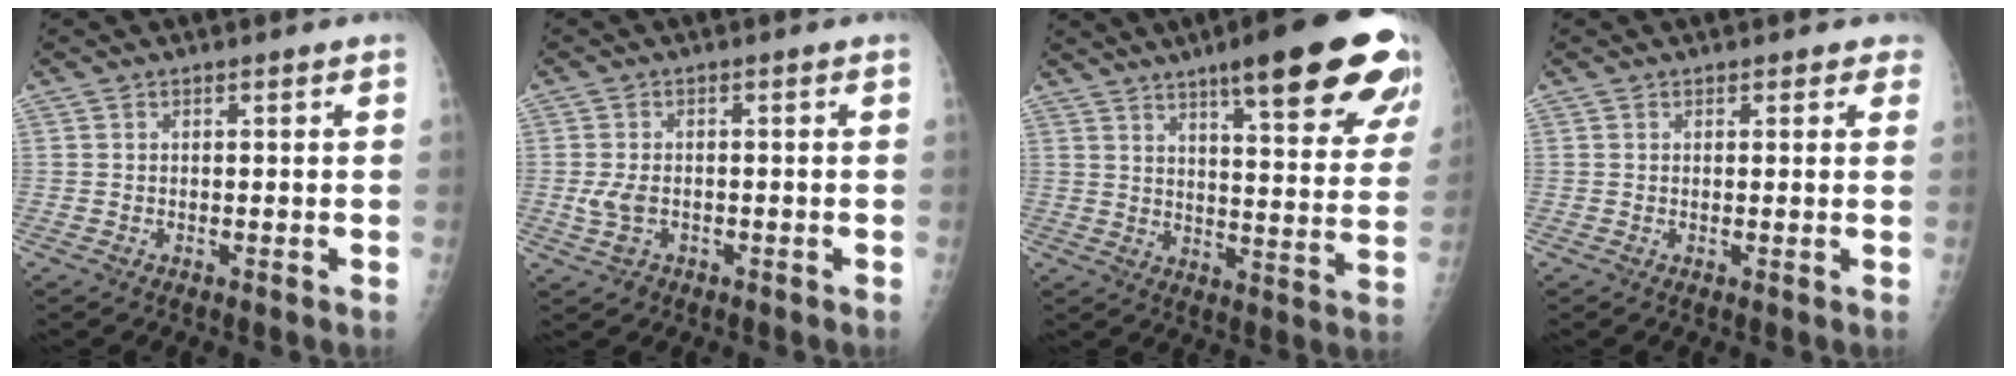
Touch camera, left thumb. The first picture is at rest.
{"total": 3.5, "force": [-1.0, 2.4, 2.4], "torque": [-0.054, 0.005, -0.015]}
{"total": 24.4, "force": [15.2, 4.8, 18.4], "torque": [-0.222, -0.053, 0.200]}
{"total": 2.2, "force": [1.6, 1.4, 0.2], "torque": [0.026, -0.005, 0.003]}